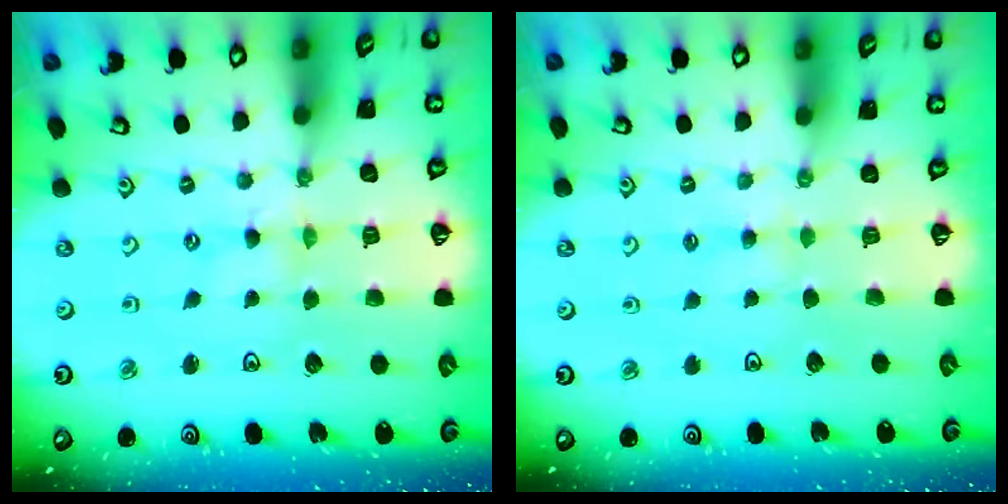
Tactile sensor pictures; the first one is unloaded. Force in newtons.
{"total": 1.9, "press": 1.9, "slide": 0.3}